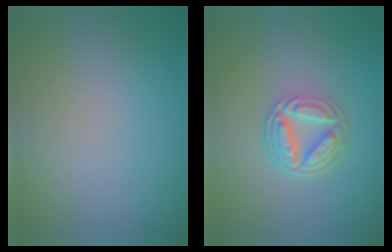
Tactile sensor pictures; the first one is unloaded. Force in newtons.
{"total": 4.8, "press": 3.4, "slide": 3.4}